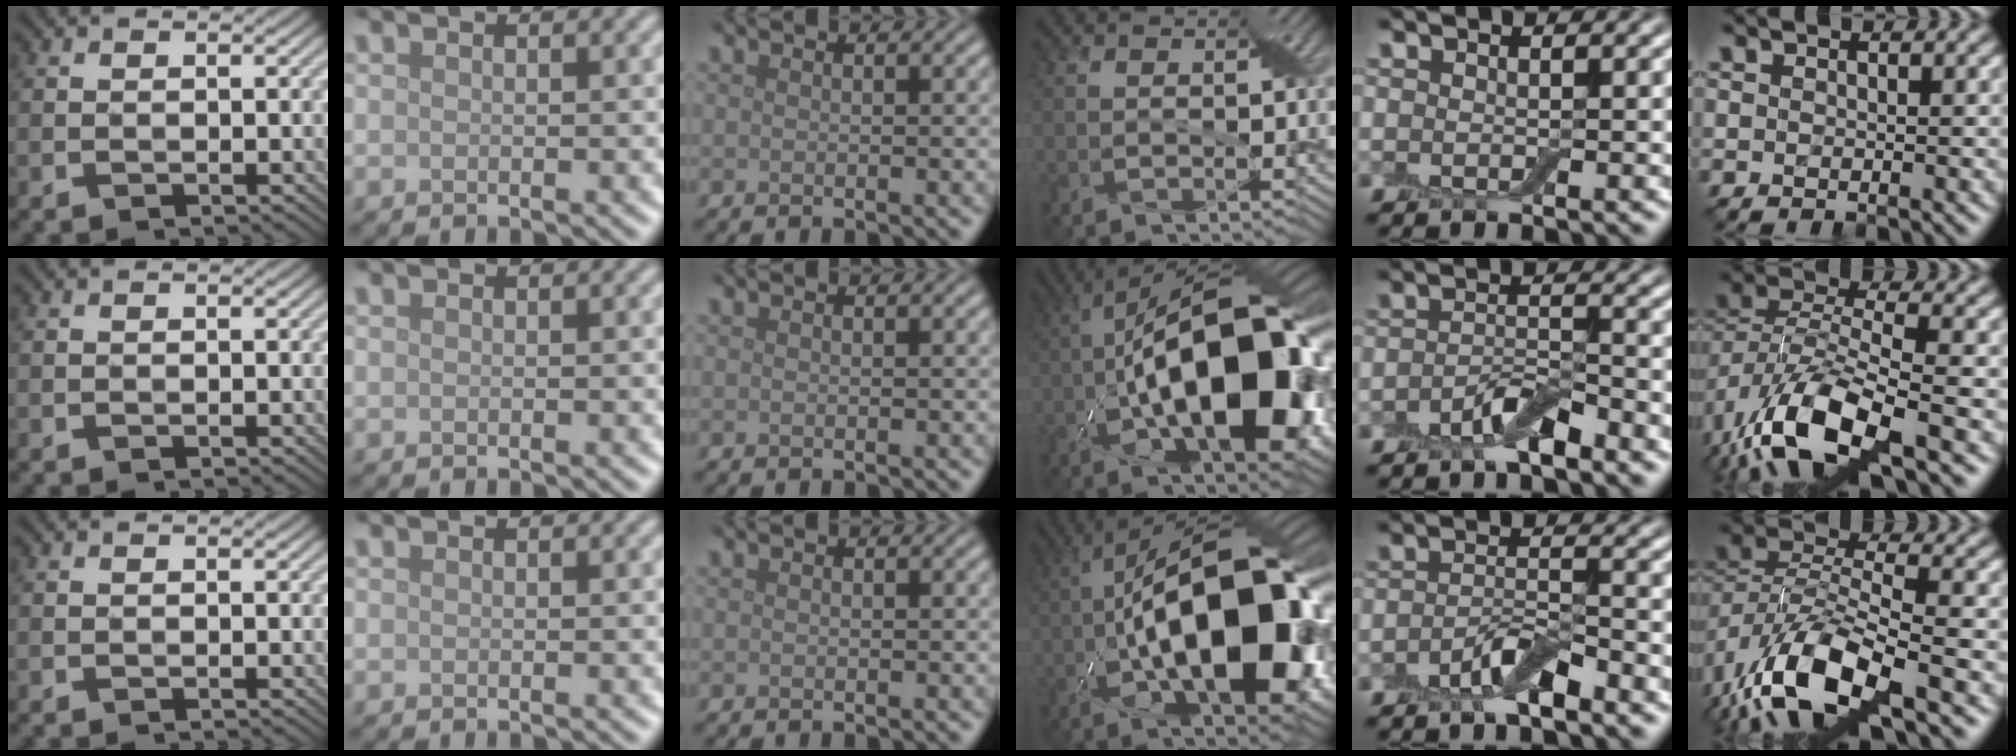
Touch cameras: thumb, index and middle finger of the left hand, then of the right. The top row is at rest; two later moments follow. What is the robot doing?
{"motion": "wrap", "object": "adhesive wrap"}